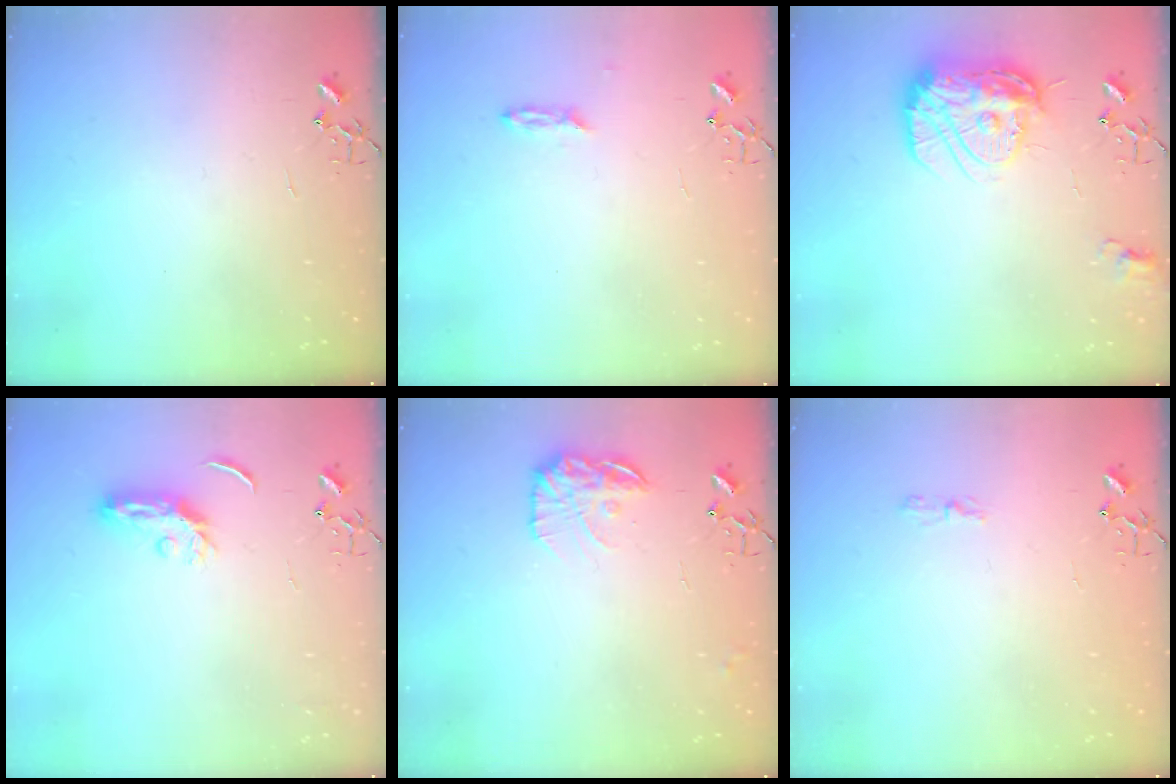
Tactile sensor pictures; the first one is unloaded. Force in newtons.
{"total": 2.3, "press": 2.2, "slide": 0.4}
{"total": 15.0, "press": 14.9, "slide": 1.1}
{"total": 5.6, "press": 5.6, "slide": 0.5}
{"total": 13.3, "press": 13.3, "slide": 0.8}
{"total": 3.9, "press": 3.9, "slide": 0.5}